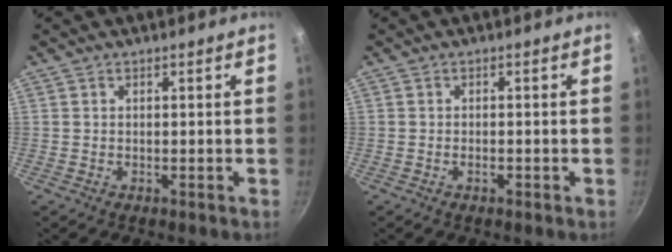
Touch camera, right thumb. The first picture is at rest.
{"total": 1.2, "force": [-0.6, 0.5, 0.9], "torque": [-0.018, 0.004, -0.012]}